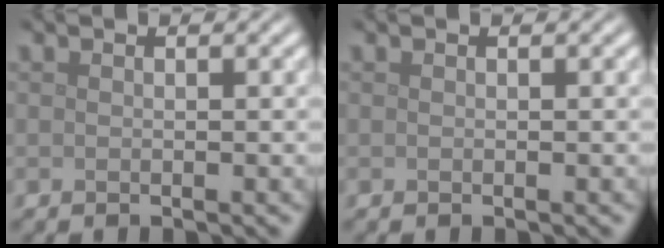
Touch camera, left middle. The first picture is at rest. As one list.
[{"total": 0.0}]